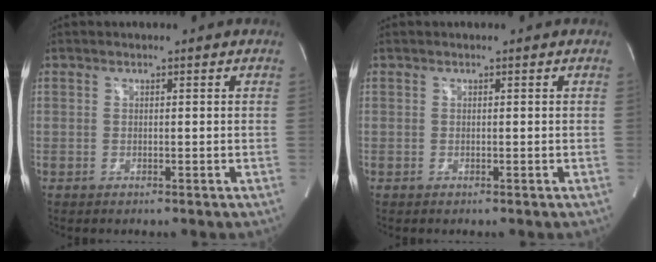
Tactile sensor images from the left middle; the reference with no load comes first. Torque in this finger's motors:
{"motor_torque": [0.05, -0.24, -0.14, -0.01]}